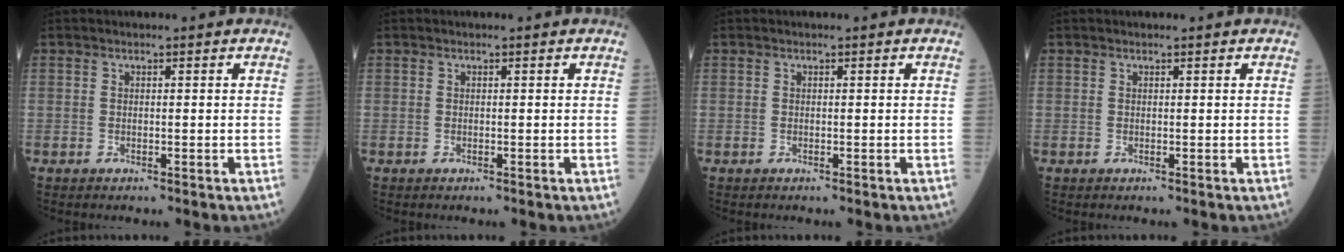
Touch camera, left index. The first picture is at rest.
{"total": 0.0}
{"total": 0.0}
{"total": 0.6, "force": [0.6, 0.0, 0.1], "torque": [-0.006, -0.002, 0.009]}